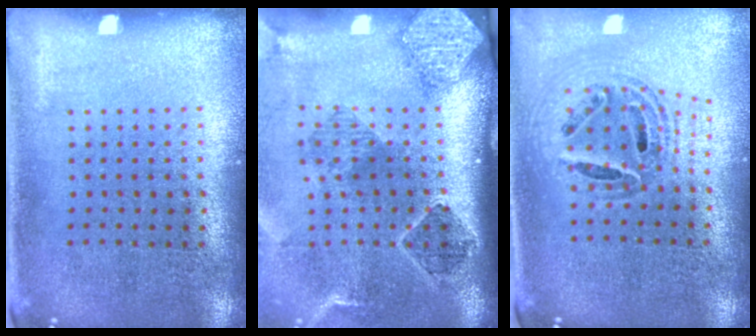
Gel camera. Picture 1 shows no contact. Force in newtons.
{"total": 2.8, "press": 1.9, "slide": 2.0}
{"total": 1.0, "press": 1.0, "slide": 0.2}